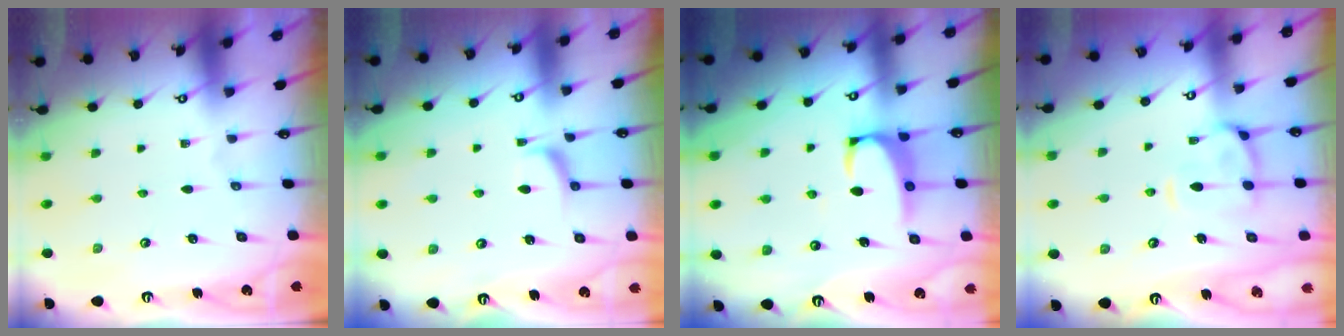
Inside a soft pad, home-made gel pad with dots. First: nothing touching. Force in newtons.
{"total": 2.2, "press": 2.1, "slide": 0.7}
{"total": 2.4, "press": 2.3, "slide": 0.8}
{"total": 5.8, "press": 5.6, "slide": 1.5}